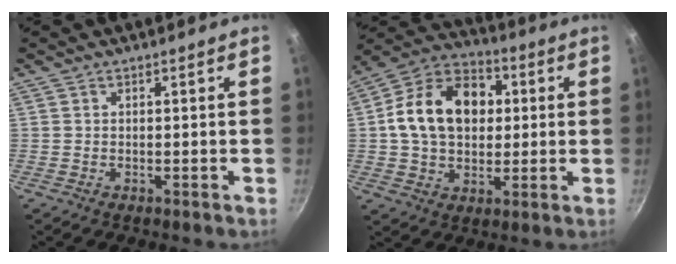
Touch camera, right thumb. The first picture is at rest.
{"total": 17.9, "force": [2.3, 13.2, 11.9], "torque": [-0.170, 0.025, 0.025]}